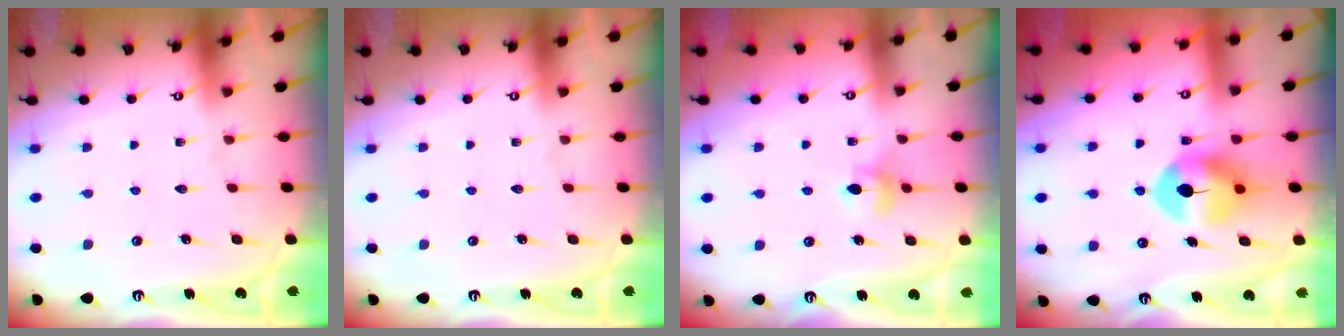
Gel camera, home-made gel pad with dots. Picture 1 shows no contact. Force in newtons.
{"total": 0.0}
{"total": 6.6, "press": 6.6, "slide": 1.0}
{"total": 8.7, "press": 8.6, "slide": 1.5}